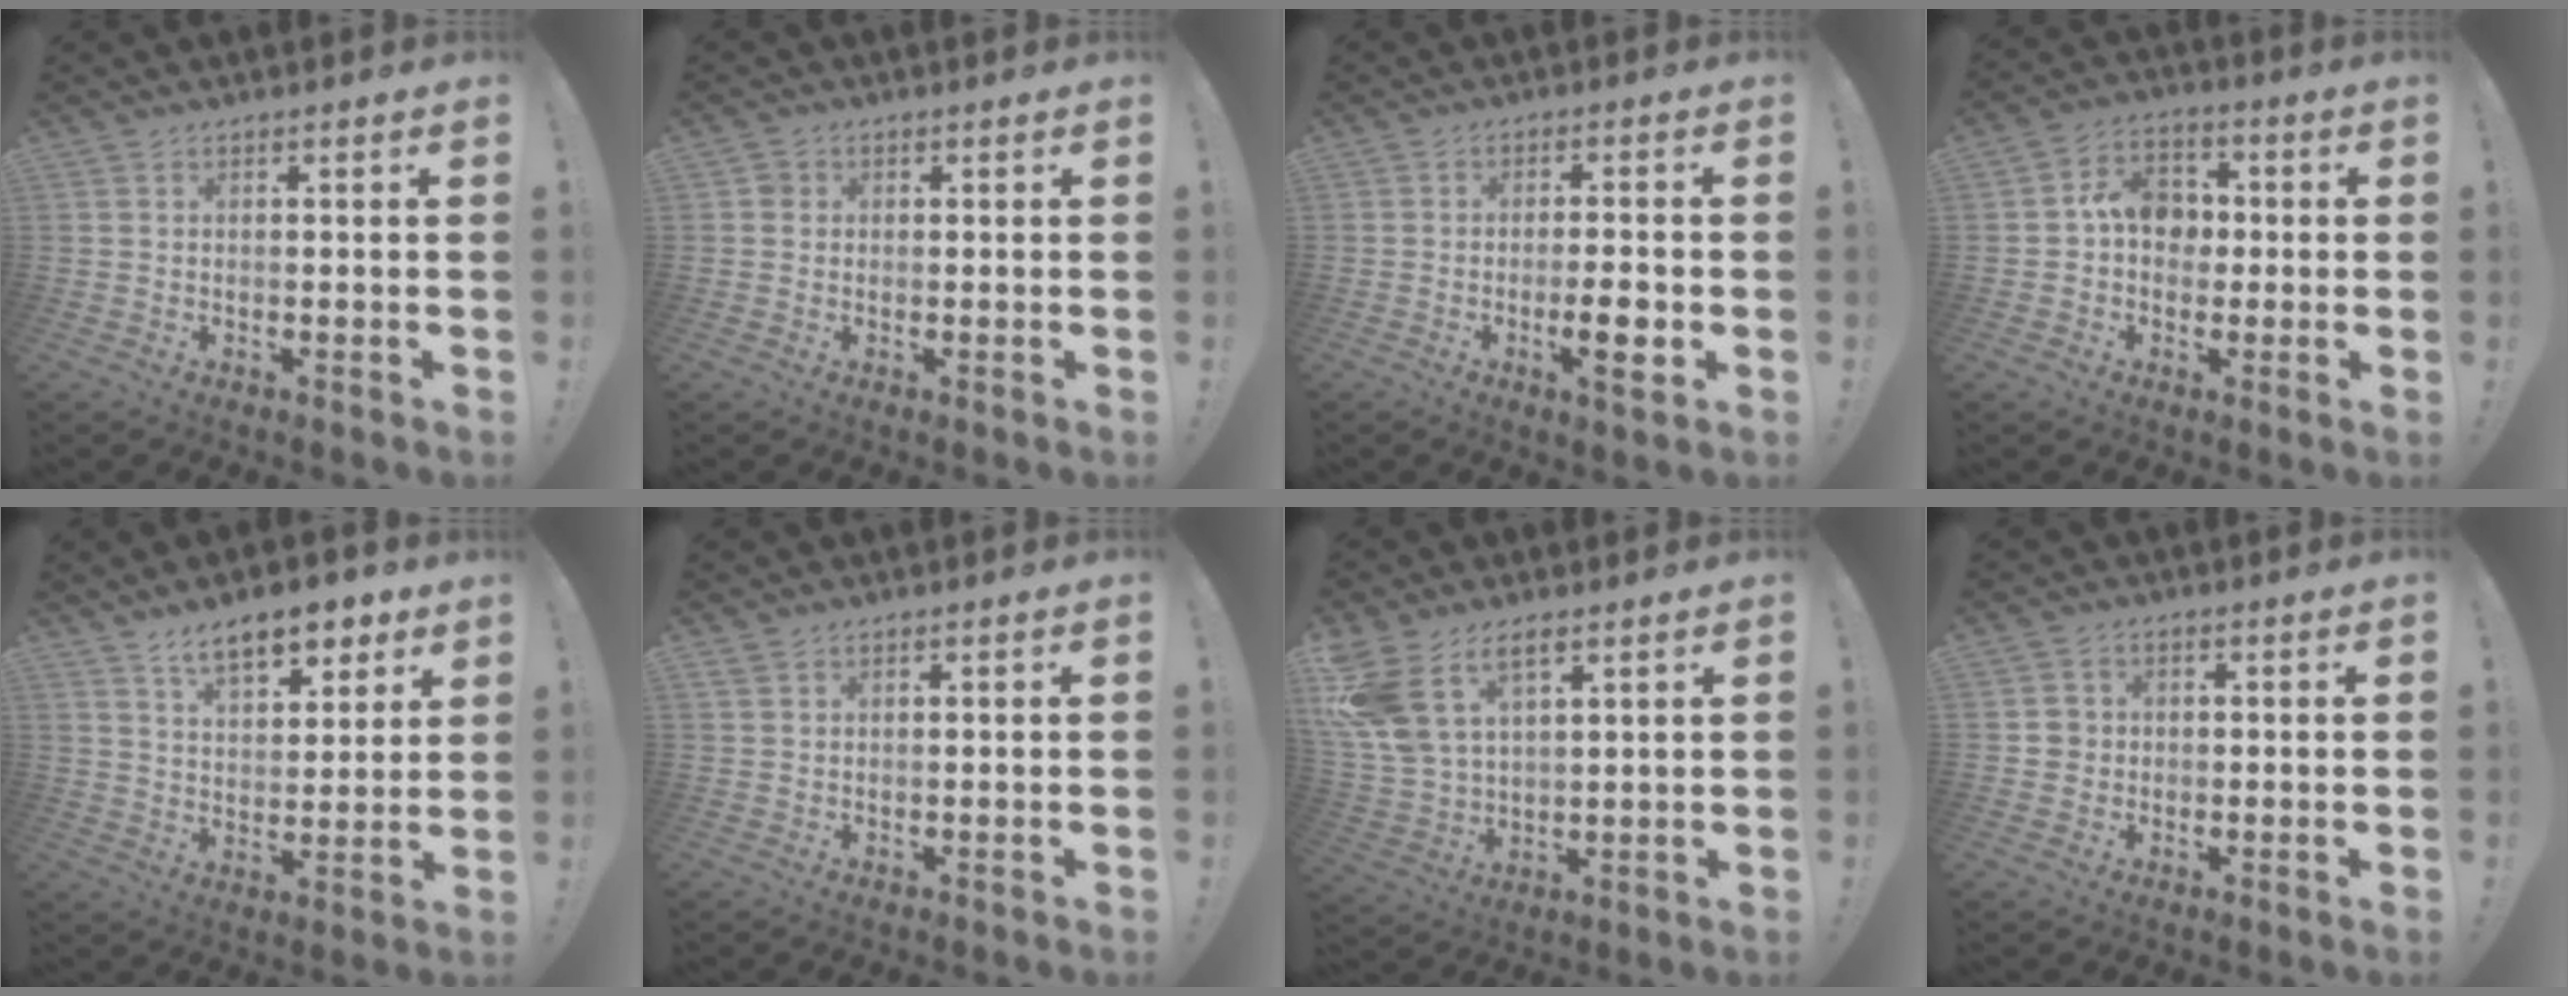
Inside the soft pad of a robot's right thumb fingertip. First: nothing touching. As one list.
[{"total": 2.1, "force": [0.5, 2.0, 0.6], "torque": [-0.007, 0.003, 0.008]}, {"total": 7.6, "force": [-2.7, 1.3, 7.0], "torque": [-0.099, -0.004, -0.047]}, {"total": 10.5, "force": [0.5, 8.6, 6.0], "torque": [-0.100, 0.020, 0.014]}, {"total": 11.6, "force": [7.7, 5.3, 6.9], "torque": [-0.100, -0.039, 0.138]}, {"total": 1.7, "force": [1.4, 0.8, 0.5], "torque": [-0.003, -0.007, 0.025]}, {"total": 12.0, "force": [7.0, 6.7, 7.0], "torque": [-0.149, -0.031, 0.137]}, {"total": 3.5, "force": [0.1, 3.4, 0.8], "torque": [-0.002, 0.004, 0.002]}]